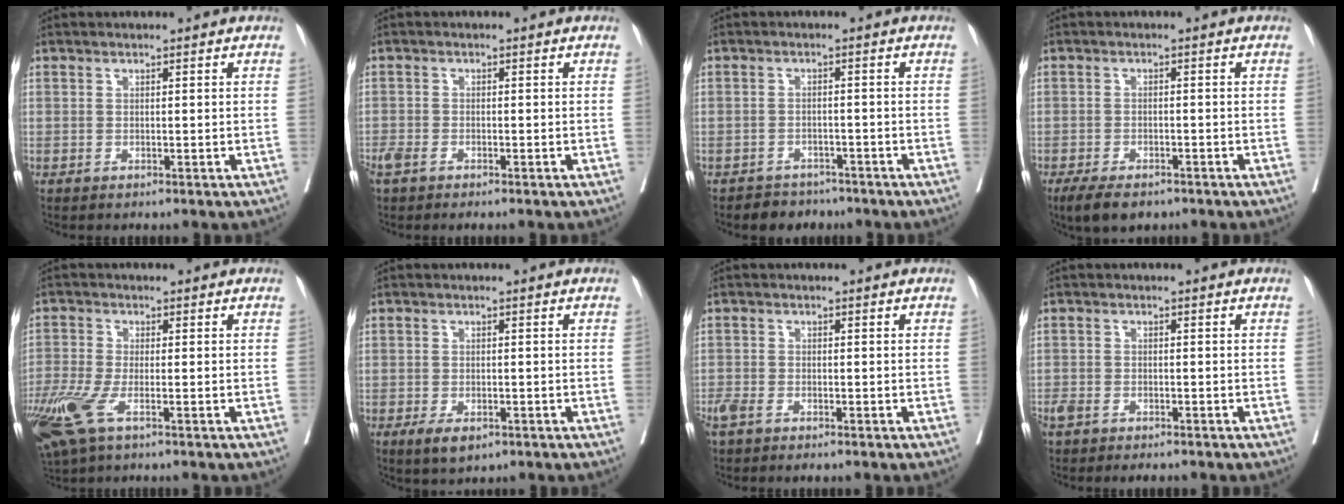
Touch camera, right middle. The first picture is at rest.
{"total": 3.2, "force": [-2.3, 1.4, 1.8], "torque": [-0.042, -0.008, -0.042]}
{"total": 4.4, "force": [-3.8, 2.2, 0.1], "torque": [-0.002, 0.005, -0.054]}
{"total": 6.4, "force": [-4.7, 2.5, 3.5], "torque": [-0.052, -0.008, -0.071]}
{"total": 9.0, "force": [-4.7, 2.8, 7.1], "torque": [-0.169, -0.026, -0.091]}
{"total": 3.9, "force": [-2.2, 1.7, 2.7], "torque": [-0.045, -0.005, -0.032]}
{"total": 4.2, "force": [-2.9, 1.8, 2.5], "torque": [-0.052, -0.009, -0.051]}
{"total": 6.0, "force": [-4.6, 2.6, 2.9], "torque": [-0.055, -0.006, -0.069]}